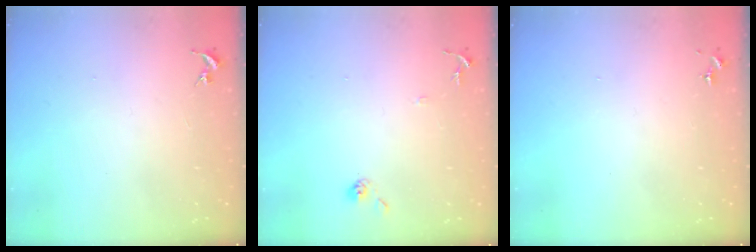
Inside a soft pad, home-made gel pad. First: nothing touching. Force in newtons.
{"total": 6.4, "press": 6.4, "slide": 0.4}
{"total": 0.0}